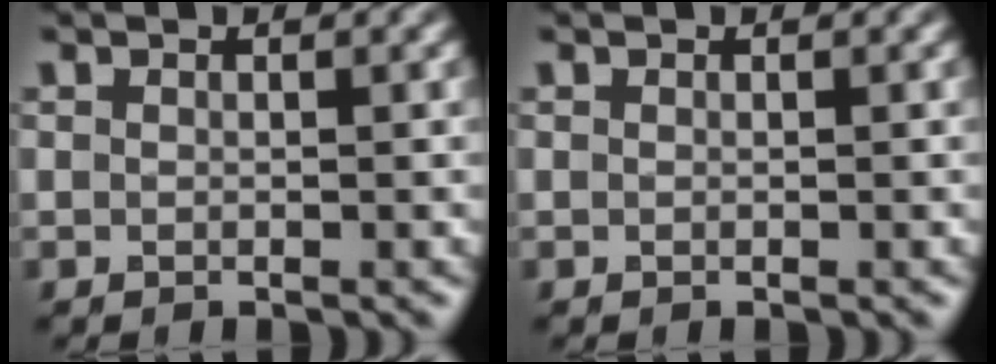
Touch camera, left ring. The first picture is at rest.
{"total": 0.0}